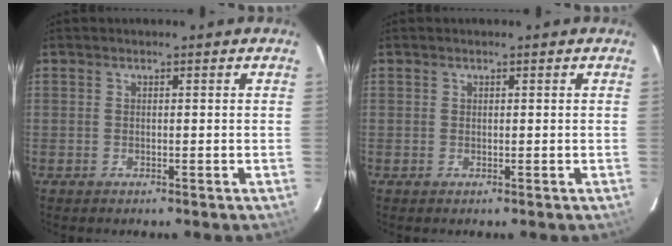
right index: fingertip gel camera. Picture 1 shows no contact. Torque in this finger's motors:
{"motor_torque": [-0.12, 0.49, -0.01, 0.00]}